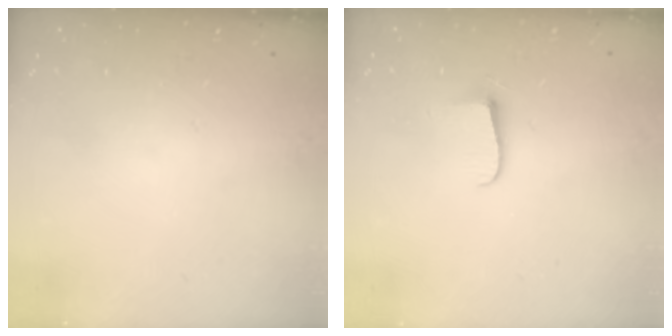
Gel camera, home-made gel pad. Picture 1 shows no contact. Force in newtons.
{"total": 5.6, "press": 5.6, "slide": 0.7}